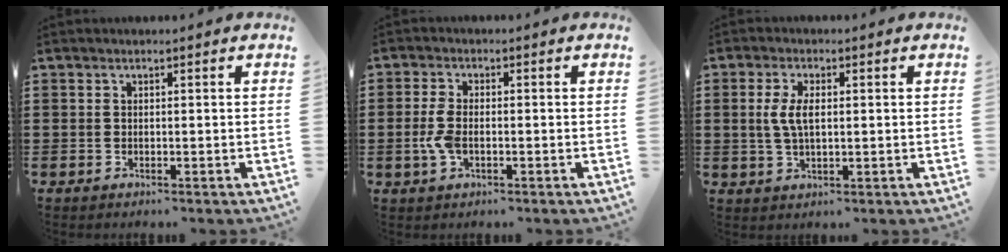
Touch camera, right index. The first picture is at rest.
{"total": 4.1, "force": [-0.8, 2.1, 3.5], "torque": [-0.092, -0.006, -0.023]}
{"total": 4.6, "force": [0.6, 2.1, 4.0], "torque": [-0.097, 0.004, 0.003]}